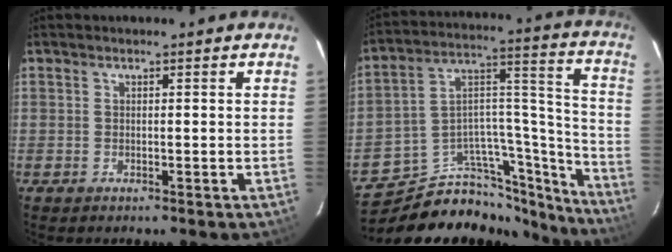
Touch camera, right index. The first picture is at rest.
{"total": 25.0, "force": [-22.1, 8.5, 8.1], "torque": [-0.085, 0.083, -0.341]}